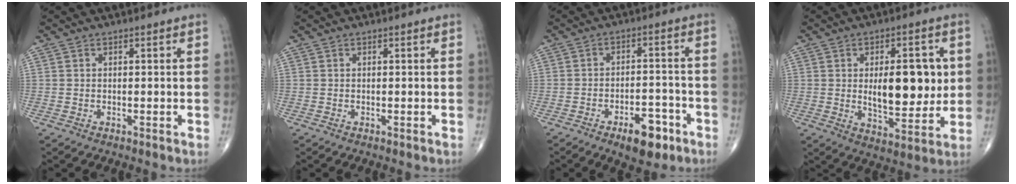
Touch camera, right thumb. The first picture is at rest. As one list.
[{"total": 0.0}, {"total": 8.6, "force": [-4.9, 3.9, 5.9], "torque": [-0.065, 0.029, -0.069]}, {"total": 14.2, "force": [1.5, 6.6, 12.5], "torque": [-0.150, -0.016, 0.030]}]